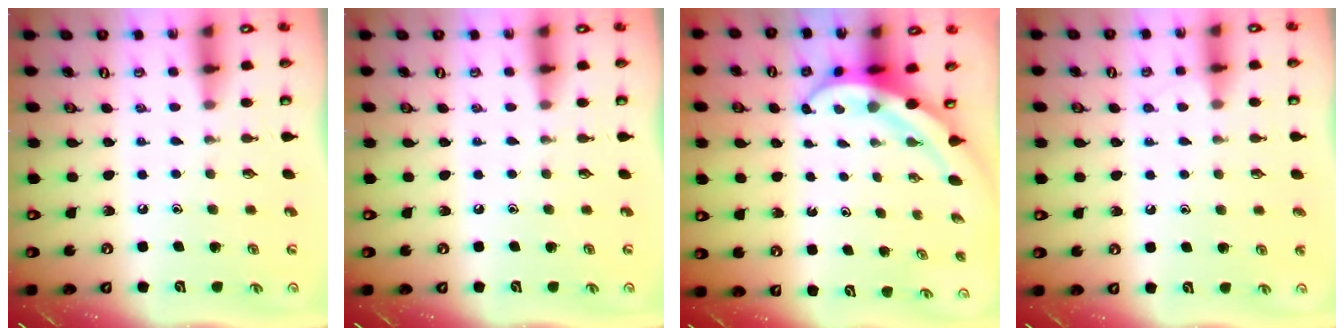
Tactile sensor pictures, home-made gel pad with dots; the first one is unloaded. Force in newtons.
{"total": 0.0}
{"total": 4.8, "press": 4.8, "slide": 0.5}
{"total": 4.2, "press": 4.2, "slide": 0.4}